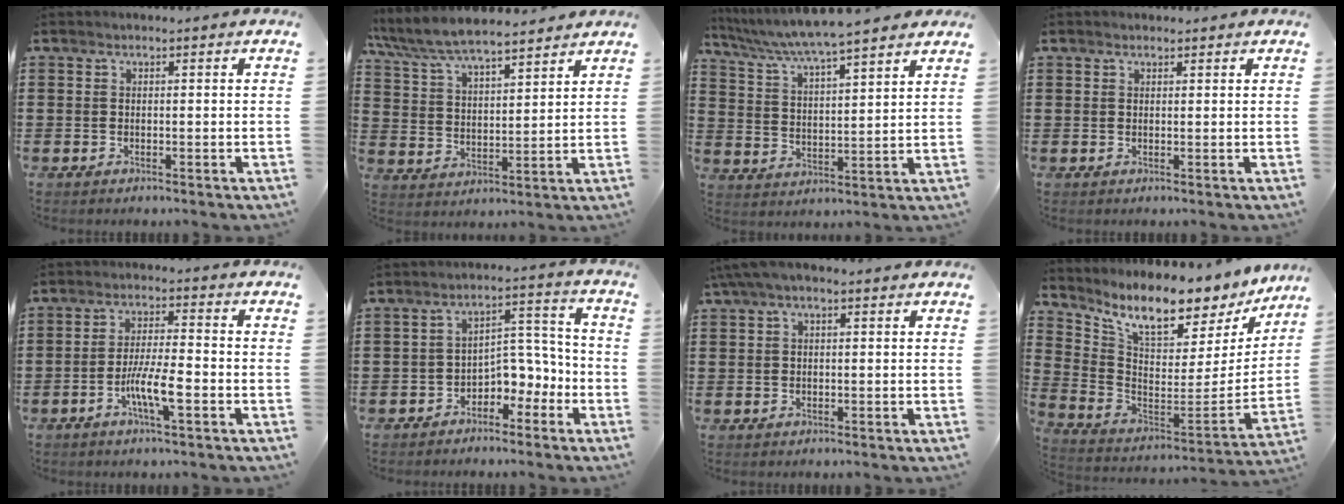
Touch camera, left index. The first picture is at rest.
{"total": 7.1, "force": [6.6, 1.1, 2.4], "torque": [-0.075, -0.029, 0.116]}
{"total": 5.9, "force": [5.3, -0.3, 2.4], "torque": [-0.071, -0.031, 0.087]}
{"total": 0.8, "force": [0.7, 0.3, 0.2], "torque": [-0.004, 0.002, 0.014]}
{"total": 6.9, "force": [-2.7, 1.2, 6.2], "torque": [-0.122, -0.005, -0.053]}
{"total": 4.2, "force": [-2.6, 2.4, 2.2], "torque": [-0.042, 0.012, -0.054]}
{"total": 2.6, "force": [1.0, 0.8, 2.3], "torque": [-0.044, 0.007, 0.016]}
{"total": 10.0, "force": [8.4, 1.9, 5.0], "torque": [-0.113, -0.076, 0.138]}